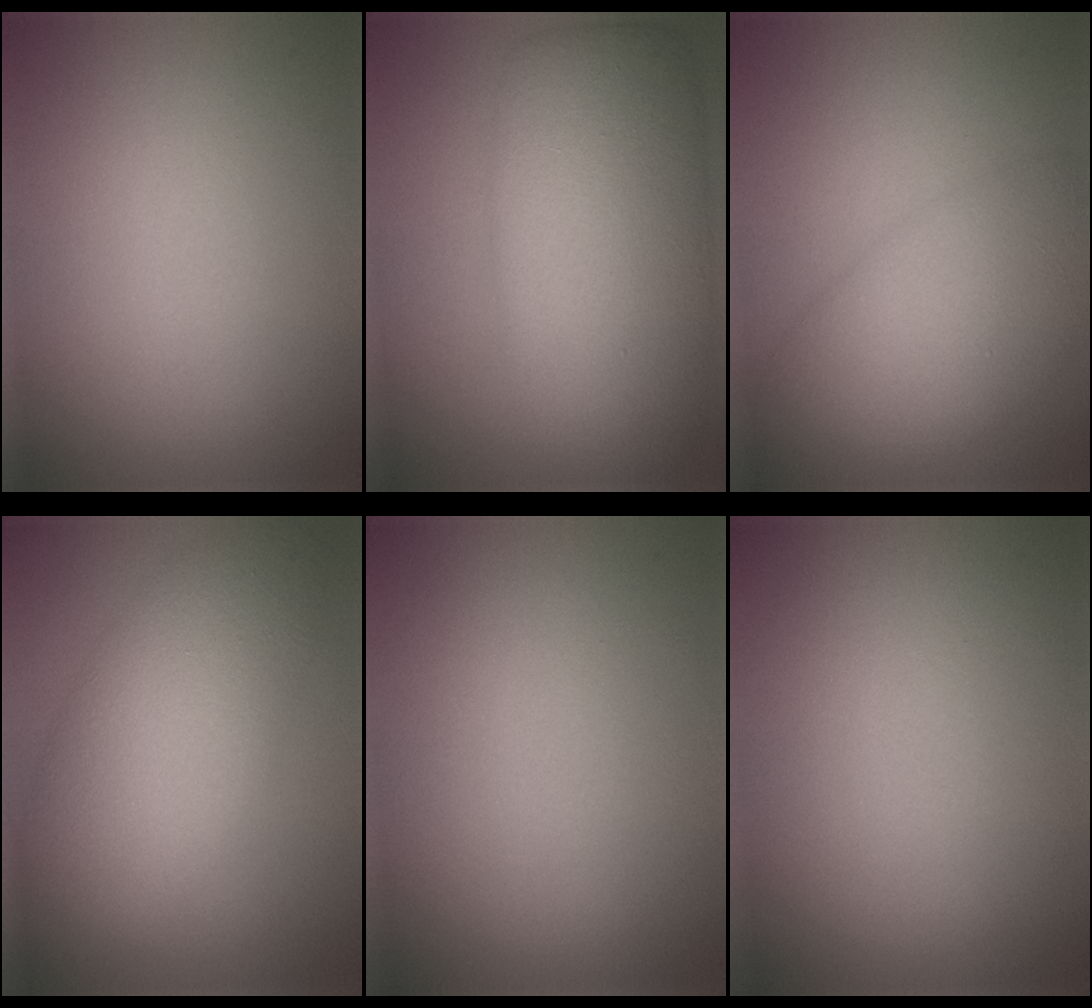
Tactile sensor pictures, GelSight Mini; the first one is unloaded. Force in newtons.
{"total": 10.2, "press": 10.2, "slide": 0.3}
{"total": 7.2, "press": 7.2, "slide": 0.3}
{"total": 7.7, "press": 7.7, "slide": 0.1}
{"total": 0.0}
{"total": 0.0}